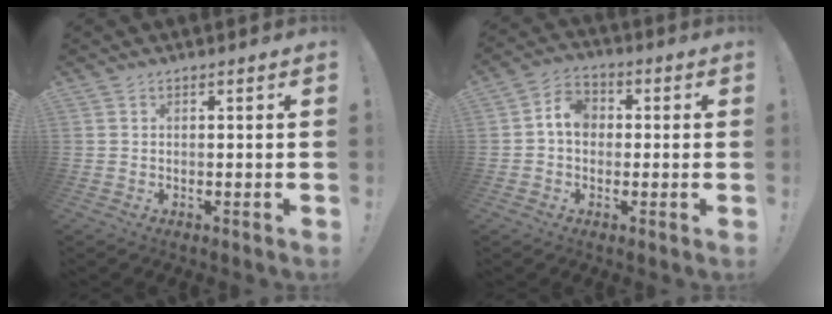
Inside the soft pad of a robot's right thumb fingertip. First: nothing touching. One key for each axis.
{"total": 7.1, "fx": 0.3, "fy": 5.6, "fz": 4.3, "tx": -0.074, "ty": 0.018, "tz": 0.010}